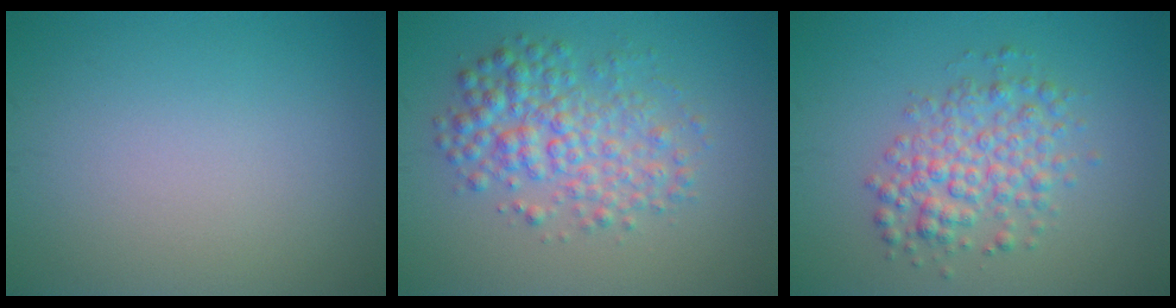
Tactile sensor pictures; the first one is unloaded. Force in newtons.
{"total": 4.8, "press": 4.8, "slide": 0.1}
{"total": 4.3, "press": 4.3, "slide": 0.1}